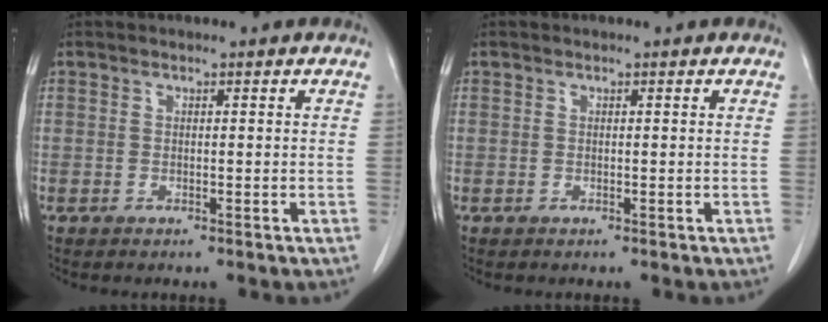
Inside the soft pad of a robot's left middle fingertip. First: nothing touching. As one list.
[{"total": 0.0}]